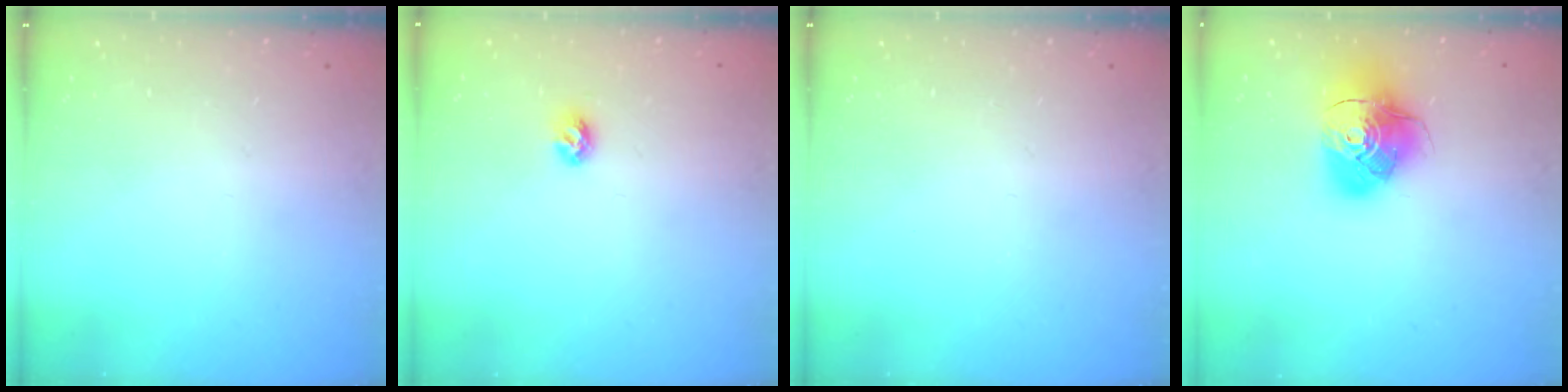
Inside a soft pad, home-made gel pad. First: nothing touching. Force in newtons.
{"total": 5.9, "press": 5.9, "slide": 0.8}
{"total": 0.0}
{"total": 14.5, "press": 14.4, "slide": 1.9}